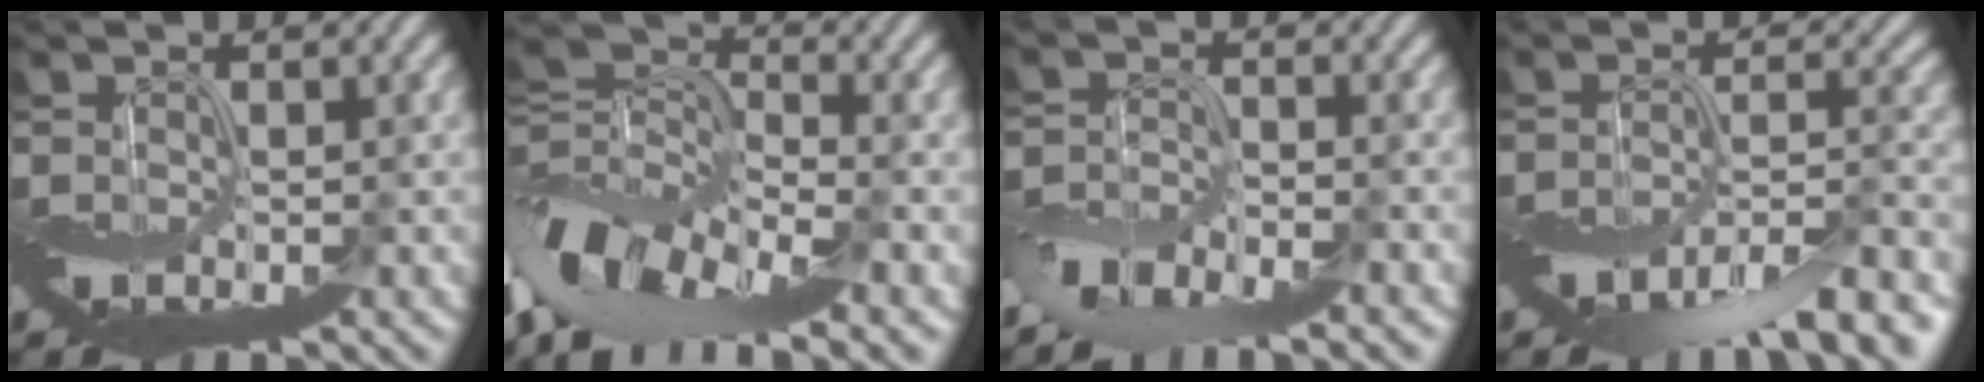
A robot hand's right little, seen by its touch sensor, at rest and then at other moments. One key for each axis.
{"total": 13.5, "fx": -5.8, "fy": 7.7, "fz": 9.4, "tx": -0.213, "ty": 0.004, "tz": -0.099}
{"total": 5.4, "fx": -4.1, "fy": 1.9, "fz": 2.8, "tx": -0.045, "ty": -0.001, "tz": -0.080}
{"total": 8.3, "fx": -5.1, "fy": 2.7, "fz": 6.0, "tx": -0.095, "ty": -0.009, "tz": -0.081}